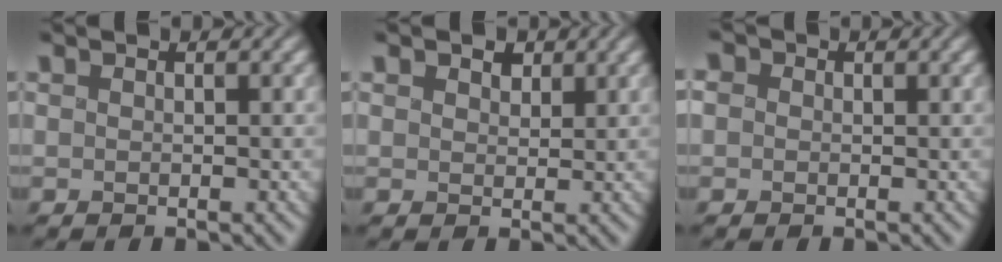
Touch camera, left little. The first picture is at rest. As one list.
[{"total": 2.6, "force": [1.4, 1.8, 1.3], "torque": [-0.039, 0.004, 0.016]}, {"total": 3.6, "force": [0.4, 3.0, 2.0], "torque": [-0.070, 0.017, -0.002]}]